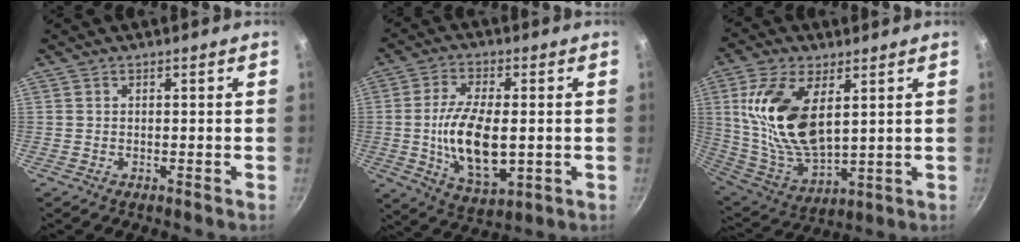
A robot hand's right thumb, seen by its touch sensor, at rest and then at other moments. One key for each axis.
{"total": 14.6, "fx": -0.8, "fy": 7.0, "fz": 12.8, "tx": -0.233, "ty": -0.004, "tz": -0.011}
{"total": 18.4, "fx": 5.0, "fy": 9.5, "fz": 15.0, "tx": -0.285, "ty": -0.029, "tz": 0.107}